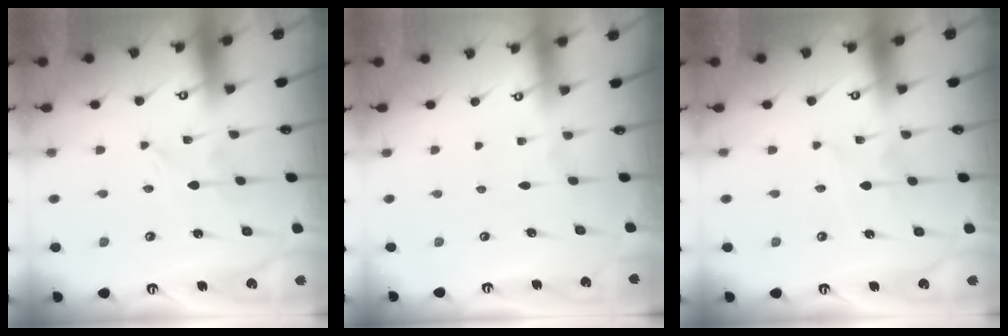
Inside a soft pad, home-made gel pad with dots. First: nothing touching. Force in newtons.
{"total": 0.0}
{"total": 1.5, "press": 1.5, "slide": 0.2}